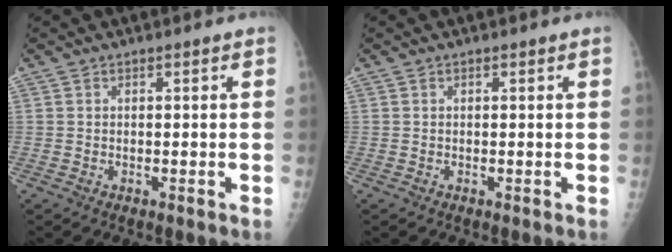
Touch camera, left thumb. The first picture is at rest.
{"total": 0.0}